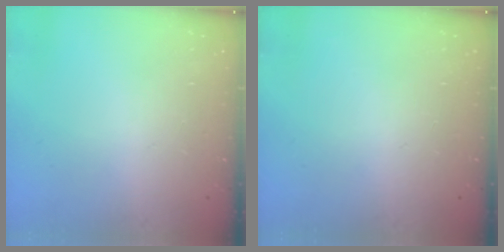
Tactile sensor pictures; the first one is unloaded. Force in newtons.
{"total": 0.0}